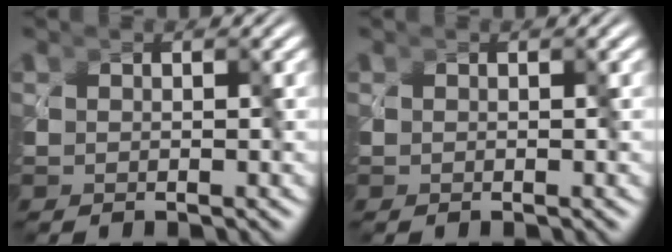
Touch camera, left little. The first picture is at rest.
{"total": 0.0}